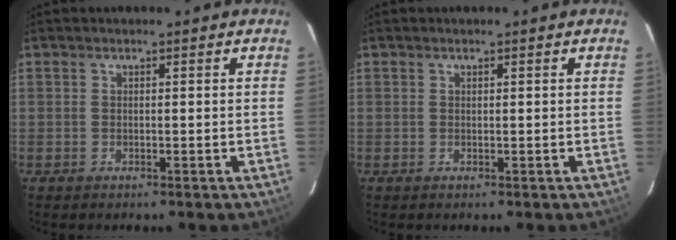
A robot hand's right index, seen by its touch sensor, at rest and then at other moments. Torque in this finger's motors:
{"motor_torque": [0.16, 0.09, 0.01, 0.01]}